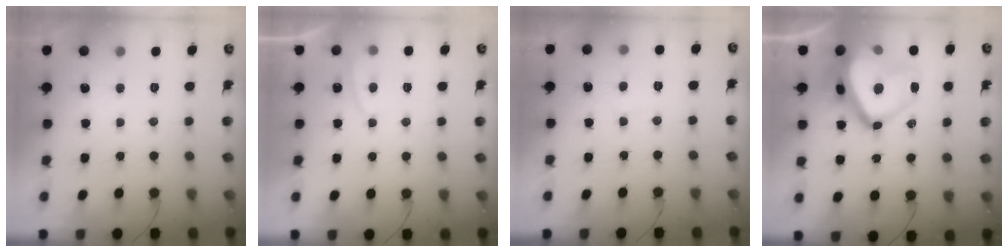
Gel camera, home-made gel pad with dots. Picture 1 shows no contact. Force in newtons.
{"total": 2.7, "press": 2.6, "slide": 0.8}
{"total": 2.6, "press": 2.6, "slide": 0.2}
{"total": 19.3, "press": 19.1, "slide": 2.2}